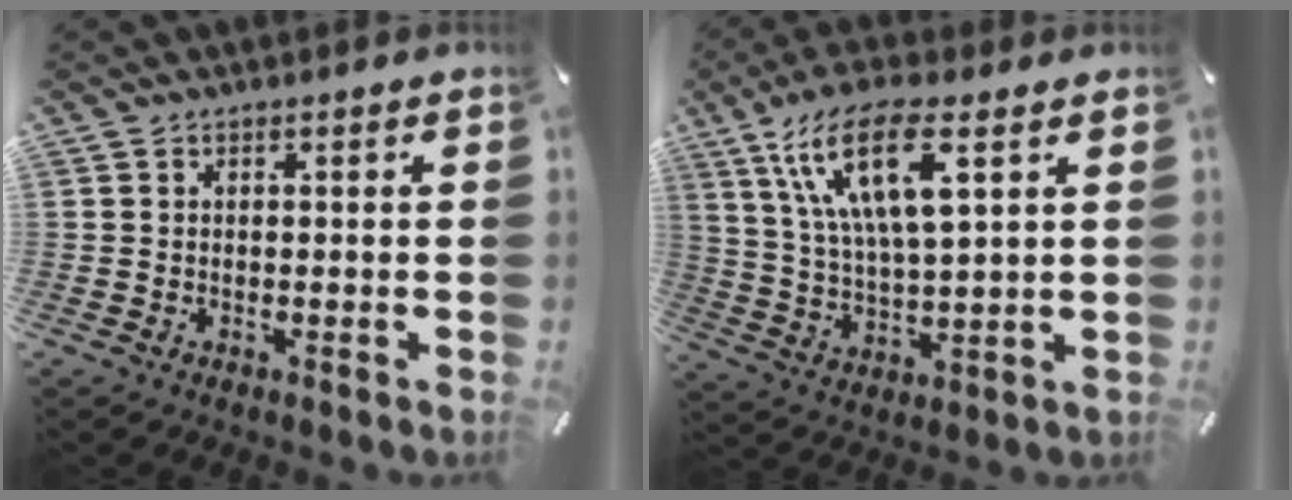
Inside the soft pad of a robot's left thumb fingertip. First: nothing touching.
{"total": 15.1, "force": [7.3, 5.1, 12.2], "torque": [-0.262, -0.006, 0.124]}